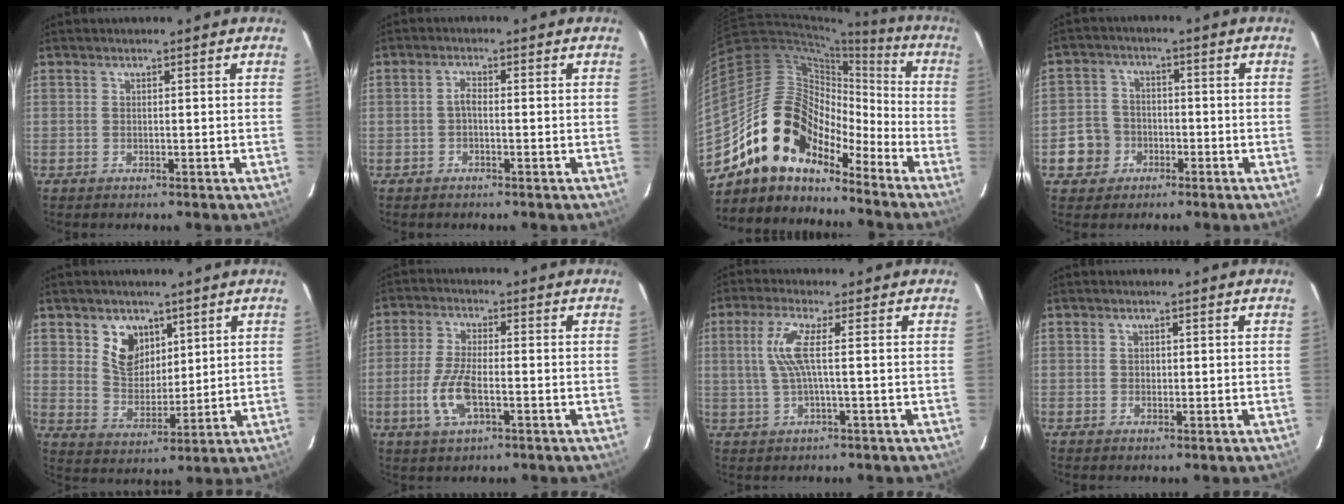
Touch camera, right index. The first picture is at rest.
{"total": 1.4, "force": [-0.6, 0.6, 1.2], "torque": [-0.024, 0.007, -0.013]}
{"total": 16.6, "force": [-12.1, 8.8, 7.0], "torque": [-0.135, 0.029, -0.222]}
{"total": 6.4, "force": [-2.6, 5.7, 1.1], "torque": [-0.041, 0.021, -0.042]}
{"total": 7.7, "force": [4.1, 5.7, 3.2], "torque": [-0.054, 0.003, 0.086]}
{"total": 7.9, "force": [-2.5, 3.0, 6.9], "torque": [-0.153, -0.004, -0.049]}
{"total": 5.8, "force": [0.4, -0.1, 5.8], "torque": [-0.121, 0.000, 0.017]}
{"total": 0.7, "force": [0.0, 0.7, 0.1], "torque": [0.002, 0.002, 0.000]}